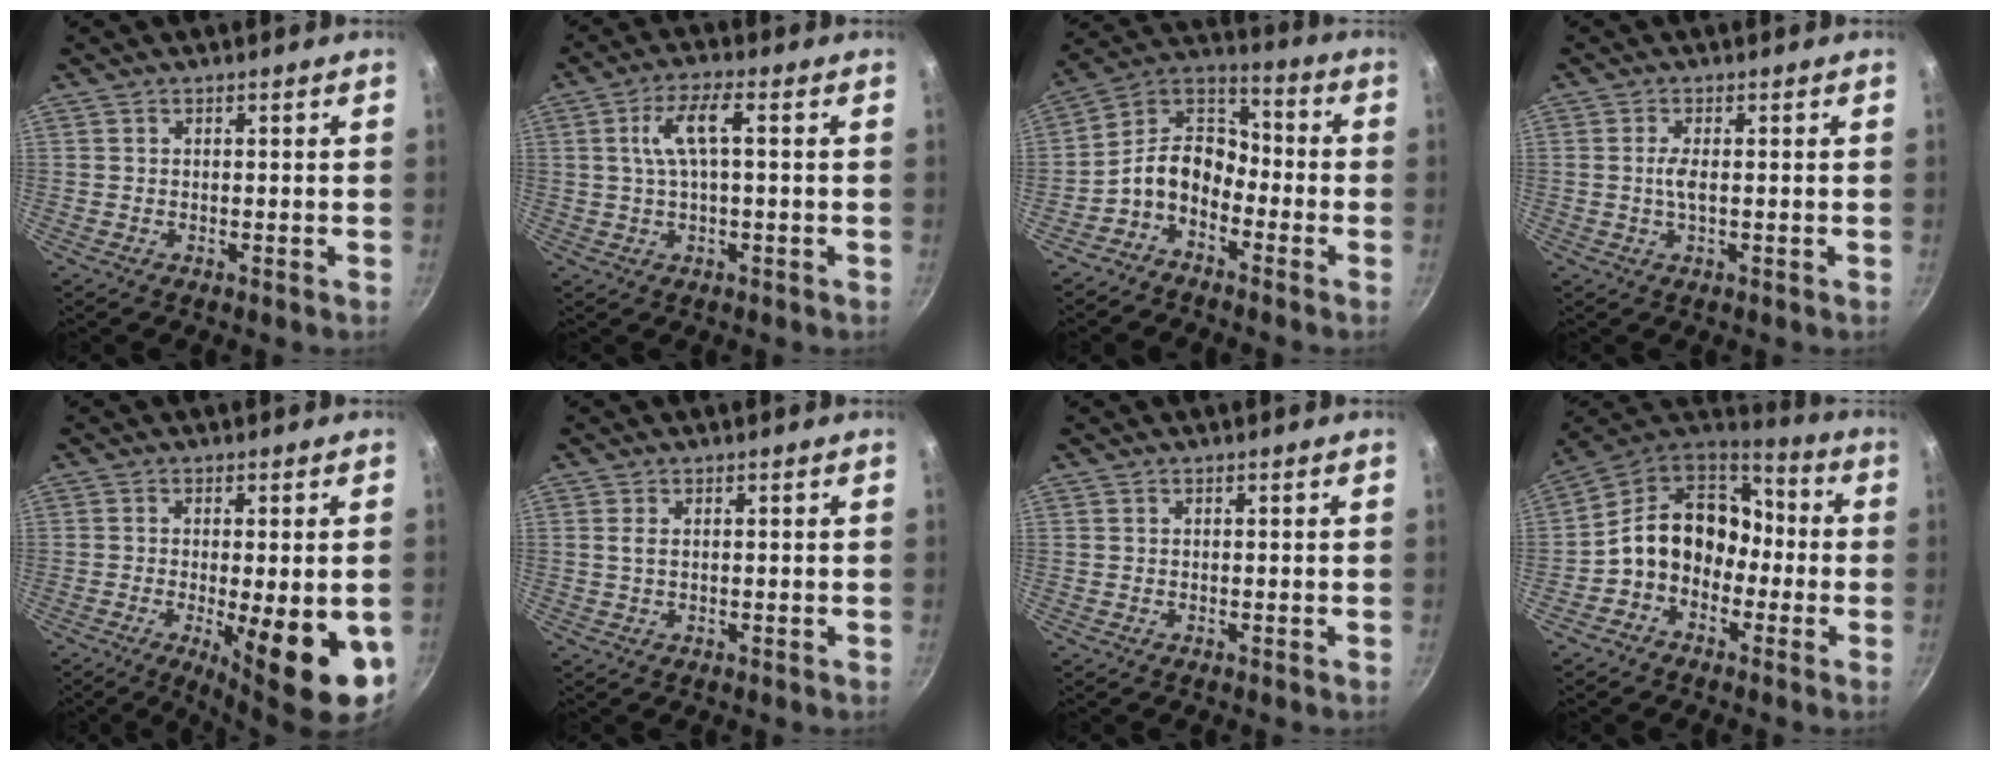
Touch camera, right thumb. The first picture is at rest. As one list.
[{"total": 6.8, "force": [0.9, 2.1, 6.4], "torque": [-0.130, 0.018, 0.017]}, {"total": 10.3, "force": [-4.3, 7.0, 6.1], "torque": [-0.090, 0.068, -0.111]}, {"total": 2.5, "force": [0.0, 0.7, 2.4], "torque": [-0.056, 0.001, -0.002]}, {"total": 15.0, "force": [-4.1, 4.2, 13.8], "torque": [-0.174, -0.010, -0.047]}, {"total": 1.4, "force": [0.3, 0.8, 1.2], "torque": [-0.022, 0.000, 0.005]}, {"total": 0.0}, {"total": 14.5, "force": [-2.2, 11.5, 8.5], "torque": [-0.104, 0.060, -0.057]}]